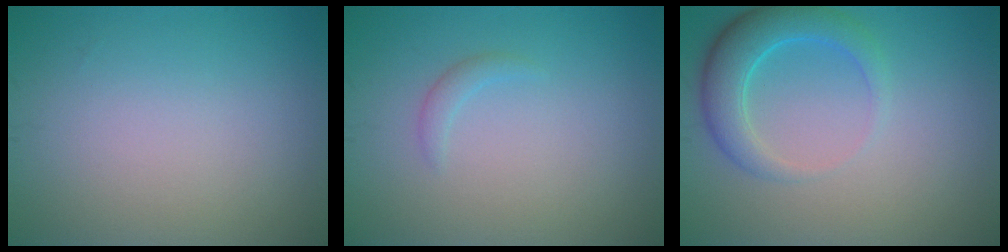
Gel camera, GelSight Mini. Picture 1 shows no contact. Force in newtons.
{"total": 0.9, "press": 0.9, "slide": 0.1}
{"total": 4.2, "press": 4.2, "slide": 0.3}